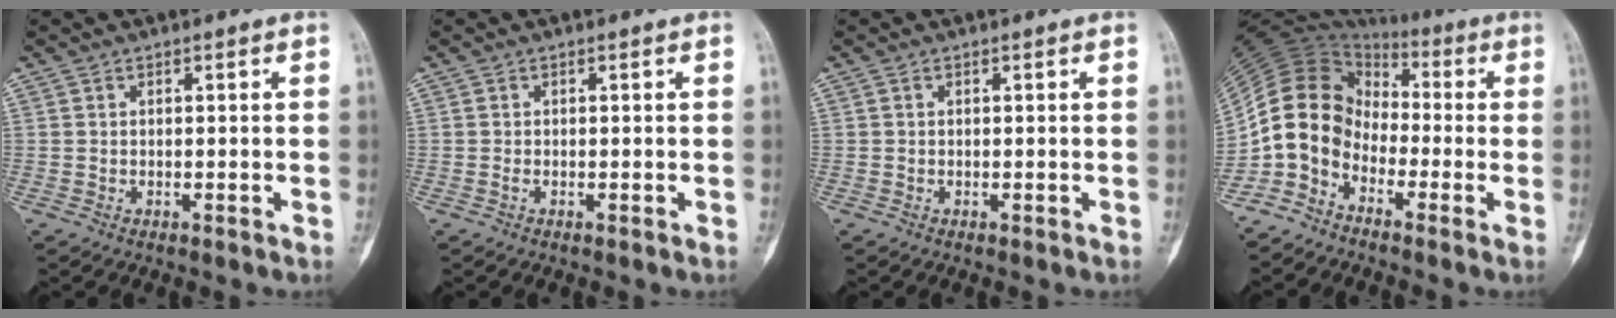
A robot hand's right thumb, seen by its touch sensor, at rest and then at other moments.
{"total": 0.0}
{"total": 0.0}
{"total": 11.4, "force": [-4.8, 8.9, 5.3], "torque": [-0.088, 0.067, -0.105]}